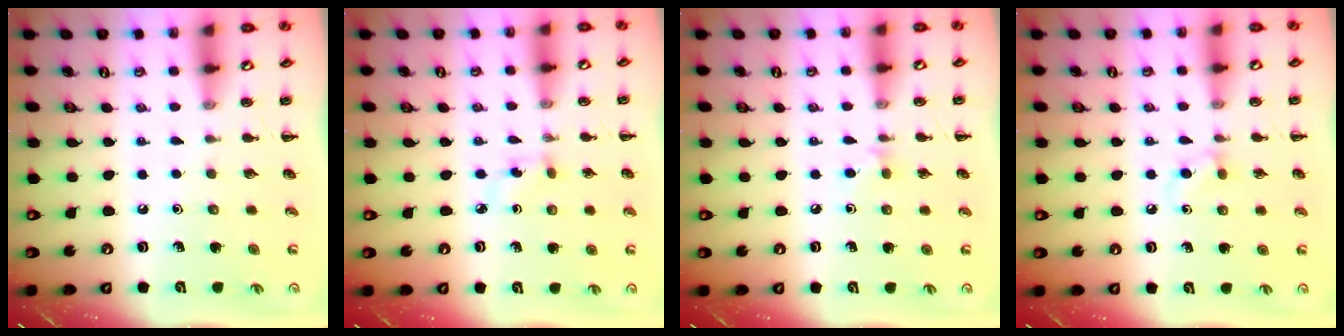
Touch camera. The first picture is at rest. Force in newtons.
{"total": 3.6, "press": 3.3, "slide": 1.5}
{"total": 3.8, "press": 3.5, "slide": 1.6}
{"total": 3.6, "press": 3.3, "slide": 1.5}